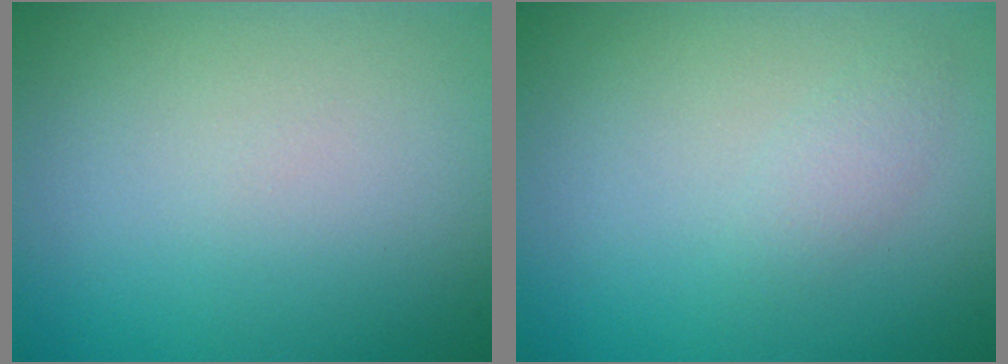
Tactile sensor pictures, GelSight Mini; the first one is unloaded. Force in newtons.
{"total": 1.2, "press": 1.2, "slide": 0.0}